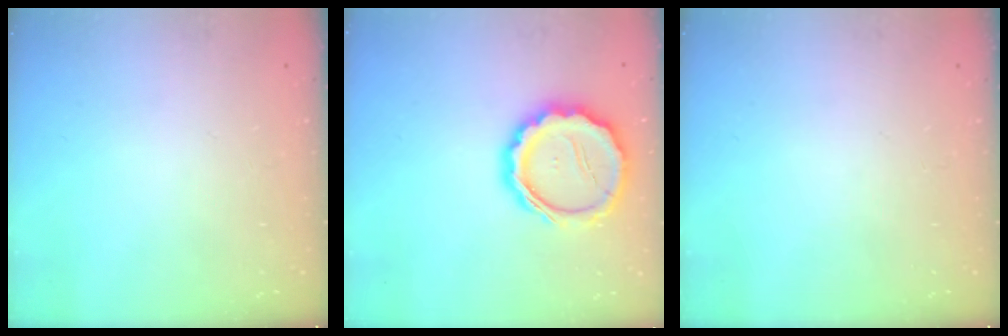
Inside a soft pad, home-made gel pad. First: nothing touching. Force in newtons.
{"total": 16.7, "press": 16.4, "slide": 3.3}
{"total": 0.0}